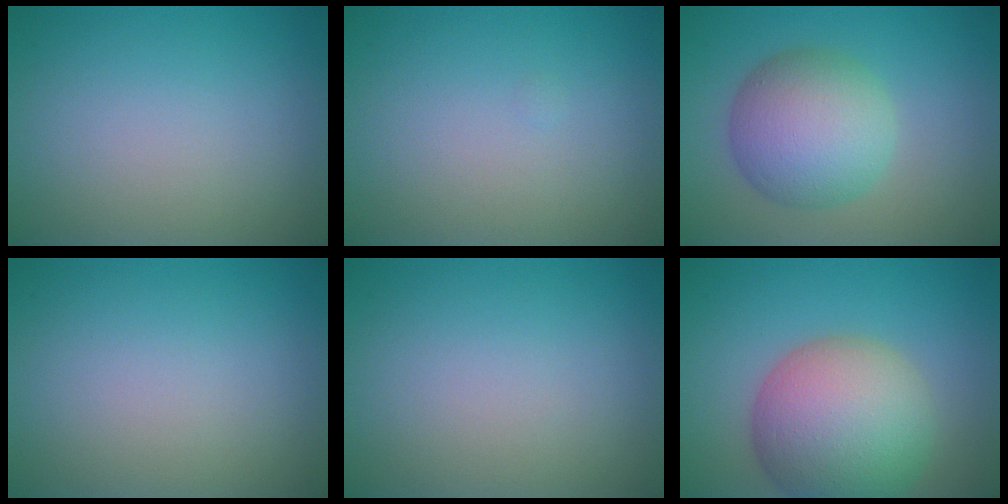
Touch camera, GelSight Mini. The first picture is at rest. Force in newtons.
{"total": 0.0}
{"total": 7.2, "press": 7.2, "slide": 0.2}
{"total": 0.0}
{"total": 0.0}
{"total": 10.7, "press": 10.7, "slide": 0.8}